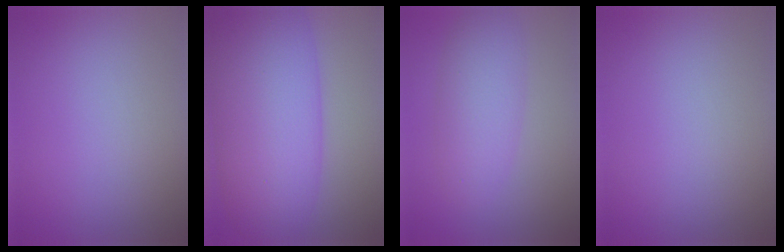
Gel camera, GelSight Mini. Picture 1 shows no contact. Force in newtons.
{"total": 11.5, "press": 11.5, "slide": 0.2}
{"total": 3.9, "press": 3.9, "slide": 0.2}
{"total": 0.0}